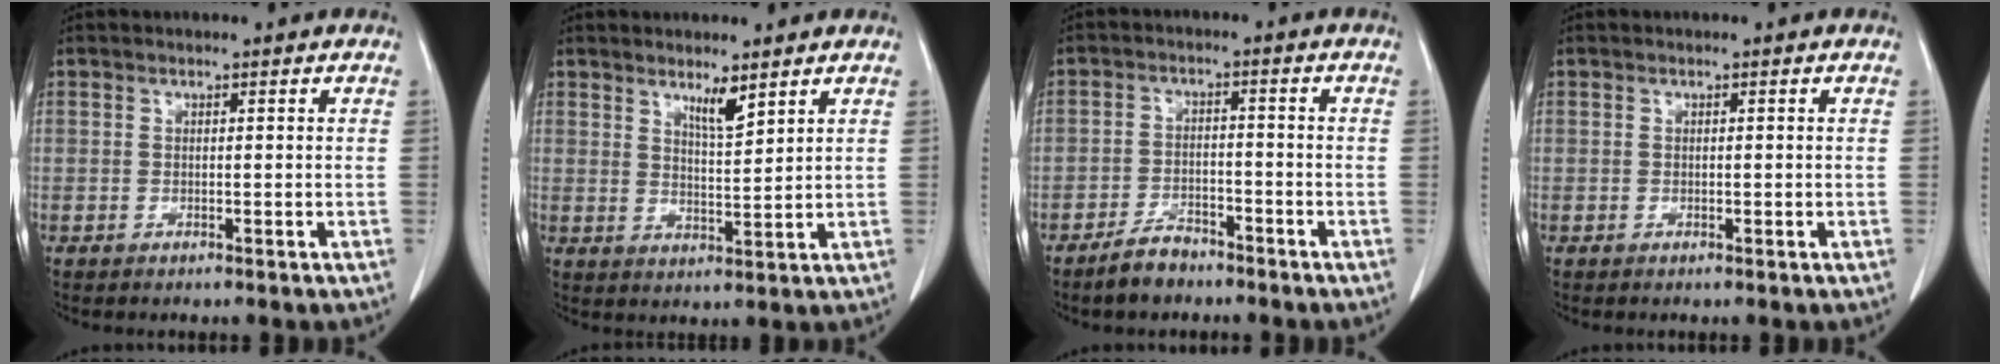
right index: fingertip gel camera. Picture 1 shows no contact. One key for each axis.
{"total": 3.9, "fx": 2.8, "fy": 0.5, "fz": 2.6, "tx": -0.046, "ty": -0.009, "tz": 0.054}
{"total": 4.6, "fx": -3.9, "fy": 1.8, "fz": 1.7, "tx": -0.035, "ty": 0.001, "tz": -0.066}
{"total": 0.0}